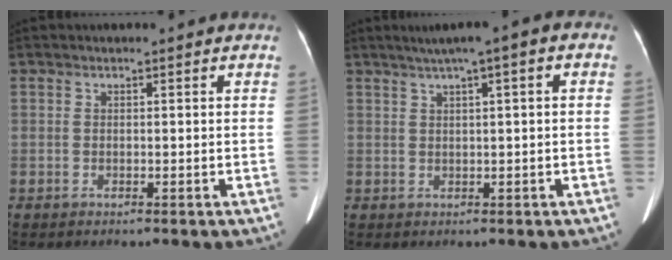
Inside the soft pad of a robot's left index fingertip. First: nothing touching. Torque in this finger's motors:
{"motor_torque": [-0.11, -0.03, -0.58, -0.21]}